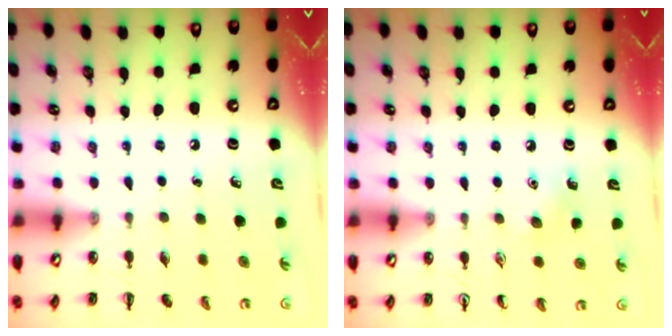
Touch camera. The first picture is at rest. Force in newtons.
{"total": 4.0, "press": 3.9, "slide": 1.1}